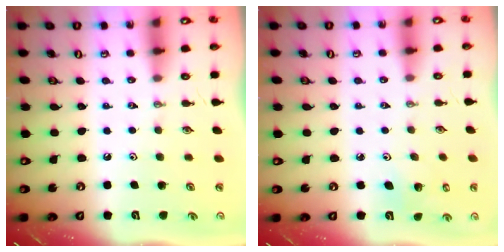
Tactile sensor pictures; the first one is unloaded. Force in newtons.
{"total": 5.2, "press": 5.1, "slide": 0.9}